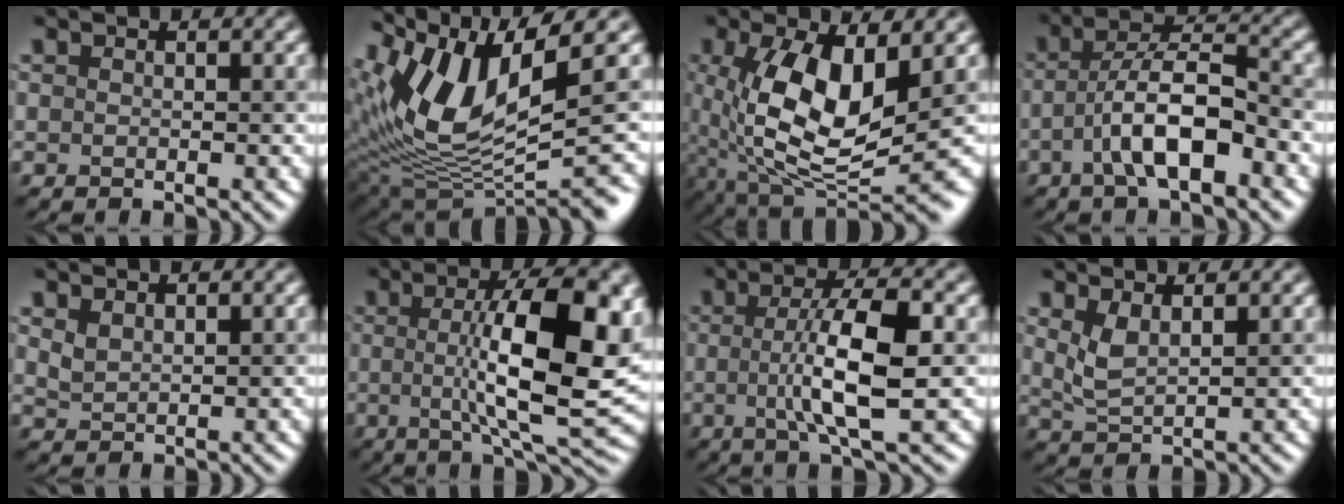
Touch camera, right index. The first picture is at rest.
{"total": 9.6, "force": [4.0, 3.2, 8.1], "torque": [-0.166, -0.012, 0.087]}
{"total": 10.1, "force": [0.6, 3.8, 9.3], "torque": [-0.183, -0.018, 0.016]}
{"total": 6.5, "force": [-2.2, 2.2, 5.8], "torque": [-0.106, 0.009, -0.043]}
{"total": 1.3, "force": [1.0, 0.6, 0.7], "torque": [-0.020, -0.001, 0.025]}
{"total": 12.2, "force": [0.7, 3.2, 11.7], "torque": [-0.172, 0.002, 0.012]}
{"total": 7.0, "force": [-0.2, 1.5, 6.9], "torque": [-0.121, 0.003, -0.006]}
{"total": 2.3, "force": [1.2, 0.8, 1.8], "torque": [-0.049, -0.005, 0.031]}